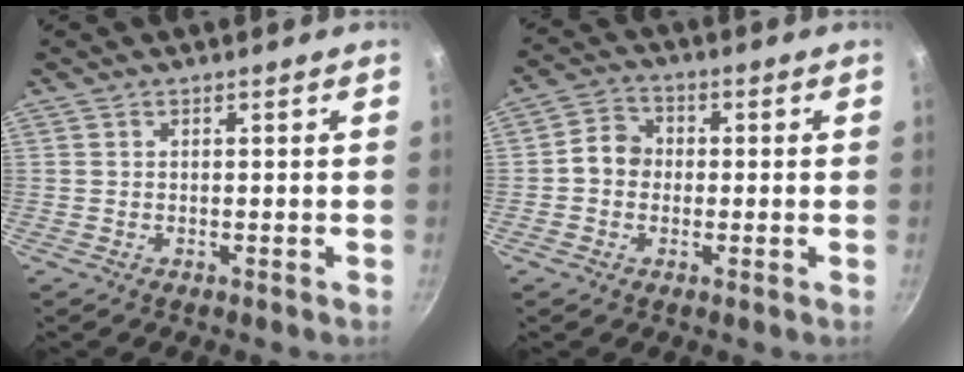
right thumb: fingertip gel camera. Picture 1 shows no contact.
{"total": 5.6, "force": [-0.2, 4.9, 2.7], "torque": [-0.019, 0.015, -0.018]}